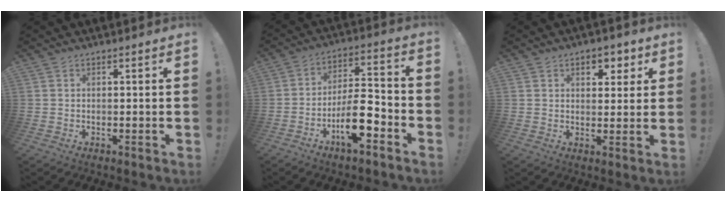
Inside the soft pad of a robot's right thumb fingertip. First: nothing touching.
{"total": 13.1, "force": [-6.5, 4.6, 10.5], "torque": [-0.178, 0.033, -0.108]}
{"total": 5.8, "force": [2.7, 4.1, 3.1], "torque": [-0.025, -0.010, 0.042]}